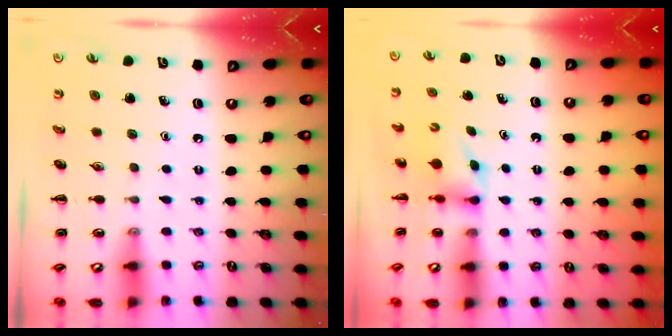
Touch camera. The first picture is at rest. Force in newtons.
{"total": 3.7, "press": 3.5, "slide": 1.3}